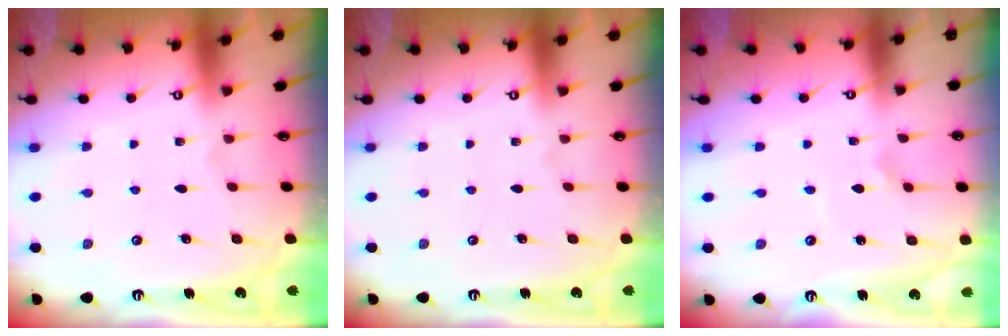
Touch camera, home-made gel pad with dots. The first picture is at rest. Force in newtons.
{"total": 0.0}
{"total": 1.3, "press": 1.3, "slide": 0.3}